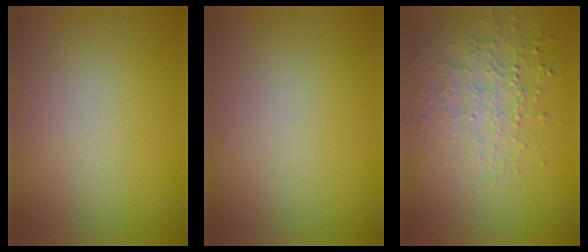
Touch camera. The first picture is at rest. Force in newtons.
{"total": 0.0}
{"total": 2.6, "press": 2.4, "slide": 1.1}